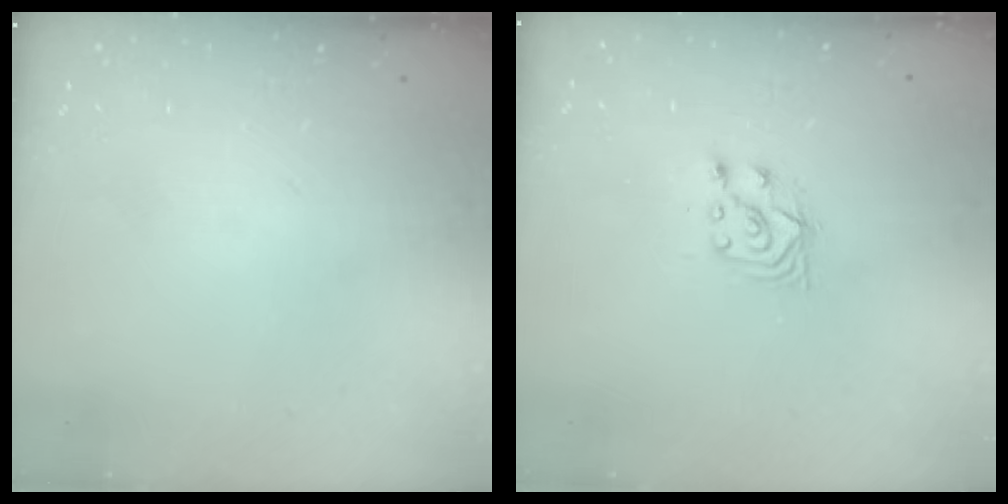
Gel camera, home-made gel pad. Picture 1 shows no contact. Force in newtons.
{"total": 4.4, "press": 4.2, "slide": 1.0}